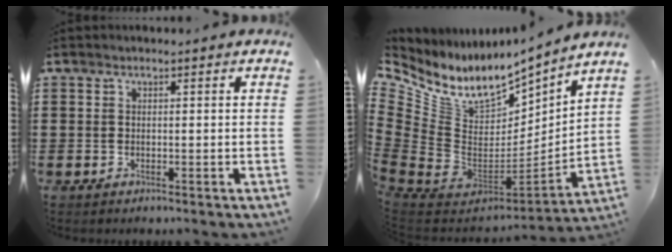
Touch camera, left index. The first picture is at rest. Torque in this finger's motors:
{"motor_torque": [0.80, -0.16, 0.10, 0.05]}